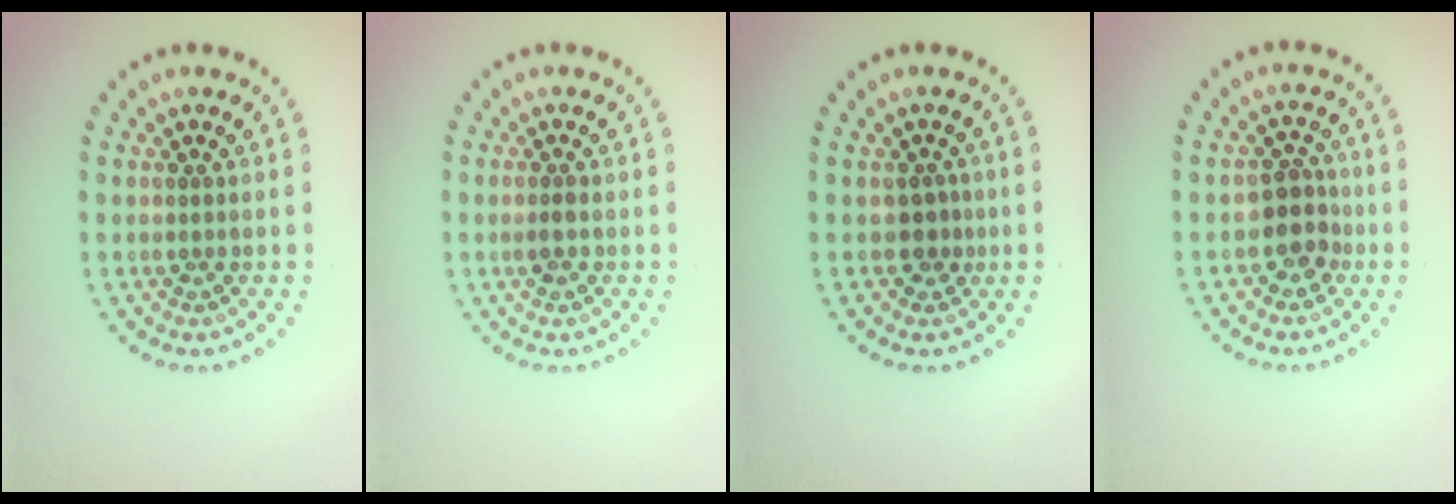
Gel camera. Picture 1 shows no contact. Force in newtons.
{"total": 1.0, "press": 0.9, "slide": 0.3}
{"total": 1.6, "press": 1.2, "slide": 1.1}
{"total": 2.9, "press": 2.5, "slide": 1.4}